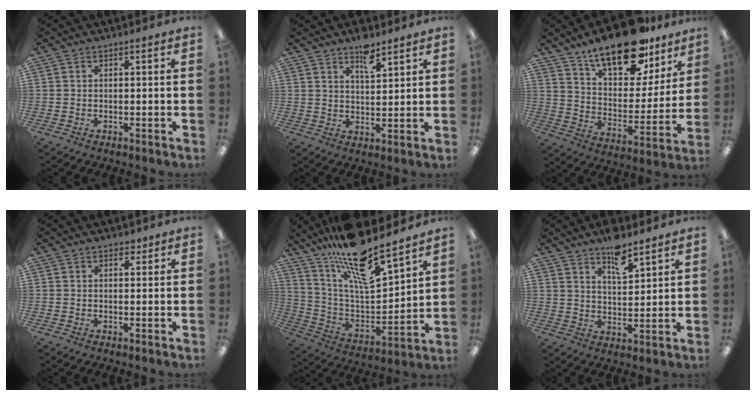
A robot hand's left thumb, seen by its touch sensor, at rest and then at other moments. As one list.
[{"total": 6.2, "force": [4.6, 2.0, 3.6], "torque": [-0.049, -0.027, 0.077]}, {"total": 21.4, "force": [15.8, 8.9, 11.5], "torque": [-0.177, -0.103, 0.272]}, {"total": 2.1, "force": [1.4, 1.1, 1.0], "torque": [-0.005, -0.004, 0.022]}, {"total": 18.6, "force": [14.9, 3.5, 10.5], "torque": [-0.199, -0.110, 0.253]}, {"total": 8.3, "force": [6.2, 3.0, 4.6], "torque": [-0.058, -0.040, 0.104]}]